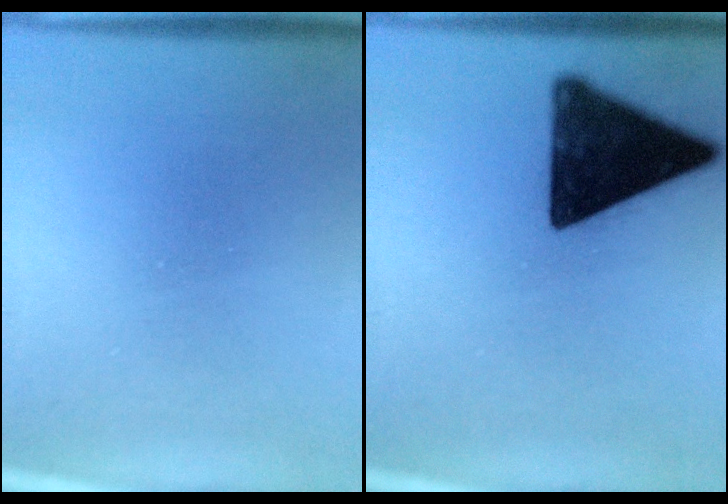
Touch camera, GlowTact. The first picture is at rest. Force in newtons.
{"total": 14.4}